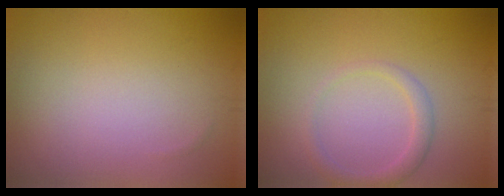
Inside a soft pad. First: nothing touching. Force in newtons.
{"total": 1.7, "press": 1.7, "slide": 0.1}